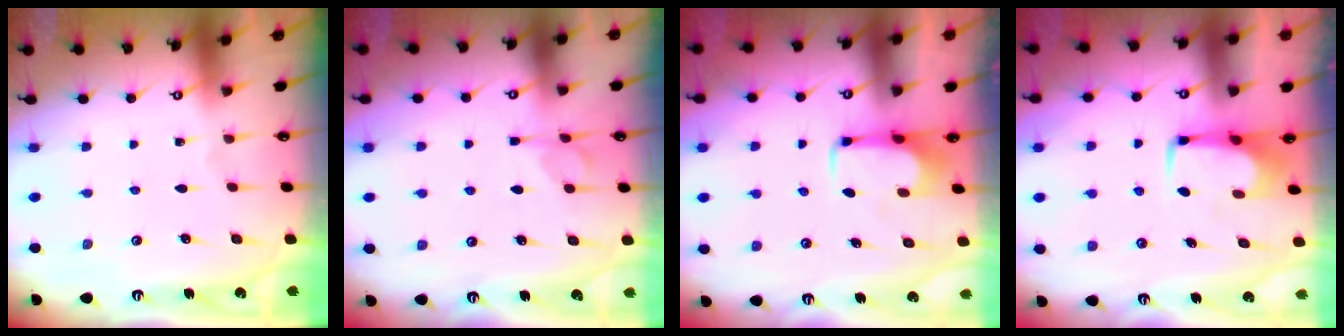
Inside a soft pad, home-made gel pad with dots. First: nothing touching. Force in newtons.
{"total": 1.7, "press": 1.5, "slide": 0.9}
{"total": 2.0, "press": 1.9, "slide": 0.4}
{"total": 1.6, "press": 1.4, "slide": 0.7}